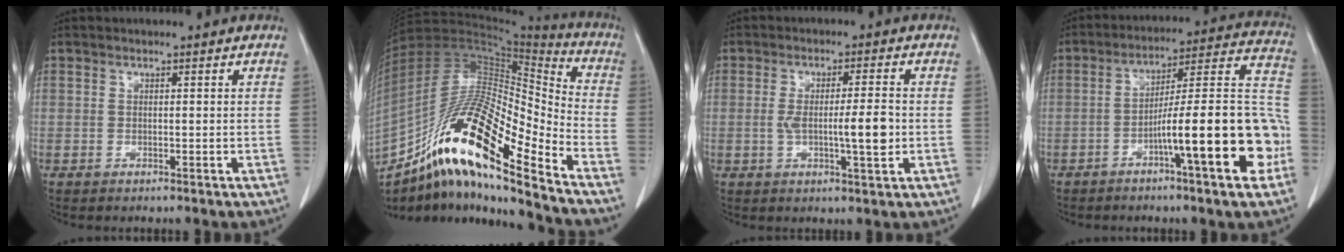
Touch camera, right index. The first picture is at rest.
{"total": 22.9, "force": [-14.0, 3.4, 17.8], "torque": [-0.347, -0.009, -0.251]}
{"total": 6.5, "force": [-0.8, 0.6, 6.4], "torque": [-0.109, -0.004, -0.012]}
{"total": 18.7, "force": [-6.3, 1.4, 17.5], "torque": [-0.212, 0.028, -0.091]}